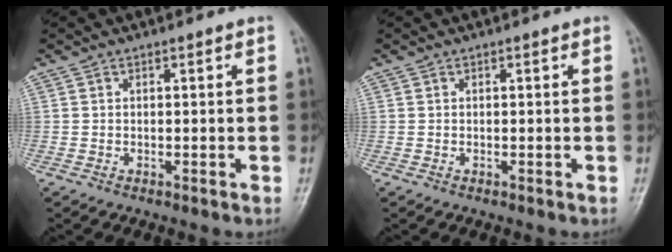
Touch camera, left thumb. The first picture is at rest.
{"total": 0.0}